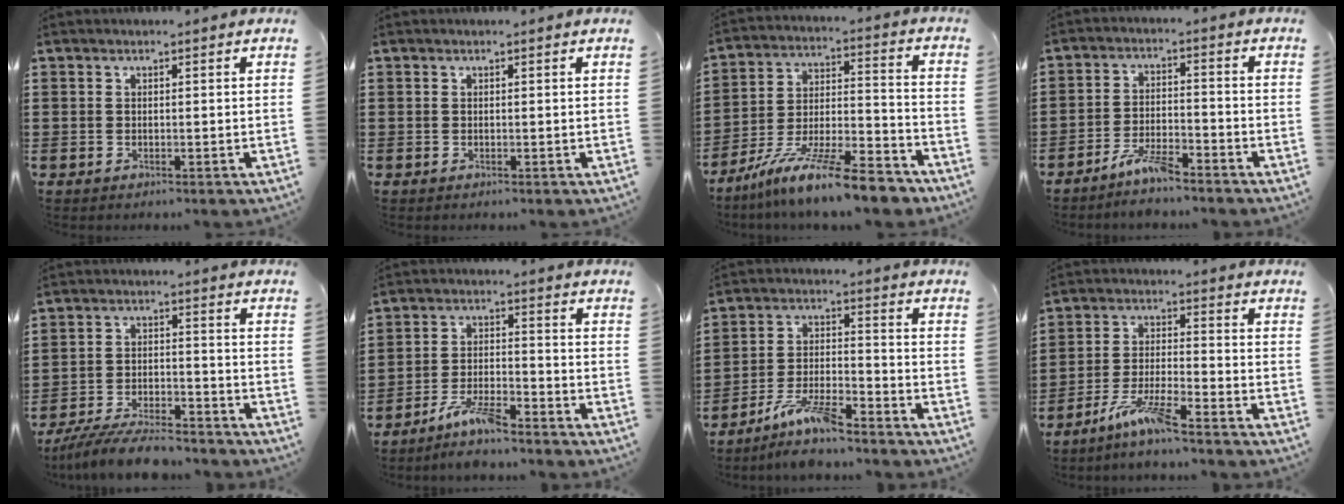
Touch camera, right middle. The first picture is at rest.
{"total": 0.0}
{"total": 13.6, "force": [-11.1, 1.1, 7.7], "torque": [-0.130, 0.028, -0.205]}
{"total": 5.2, "force": [-4.4, 0.7, 2.6], "torque": [-0.057, 0.000, -0.086]}
{"total": 7.6, "force": [-7.1, 0.9, 2.7], "torque": [-0.054, 0.004, -0.134]}
{"total": 6.2, "force": [-5.1, 1.0, 3.3], "torque": [-0.072, -0.002, -0.100]}
{"total": 7.7, "force": [-6.3, 1.4, 4.2], "torque": [-0.092, -0.001, -0.123]}
{"total": 6.5, "force": [-5.0, 0.2, 4.1], "torque": [-0.092, -0.011, -0.096]}